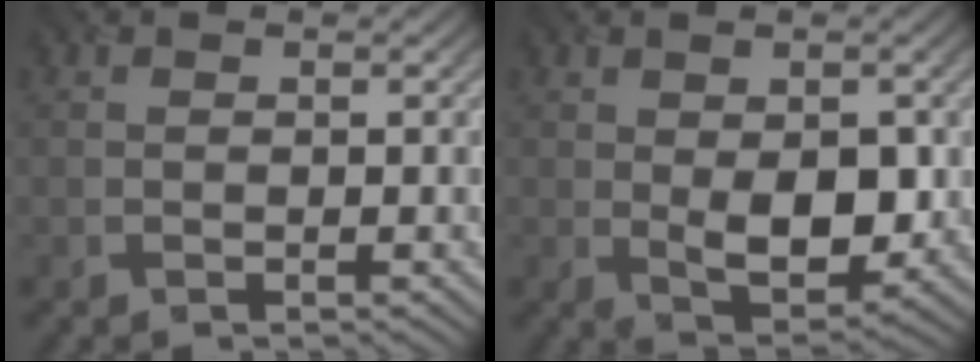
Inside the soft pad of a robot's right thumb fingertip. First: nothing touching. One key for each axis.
{"total": 5.9, "fx": -0.4, "fy": 3.3, "fz": 4.9, "tx": -0.091, "ty": -0.015, "tz": 0.002}